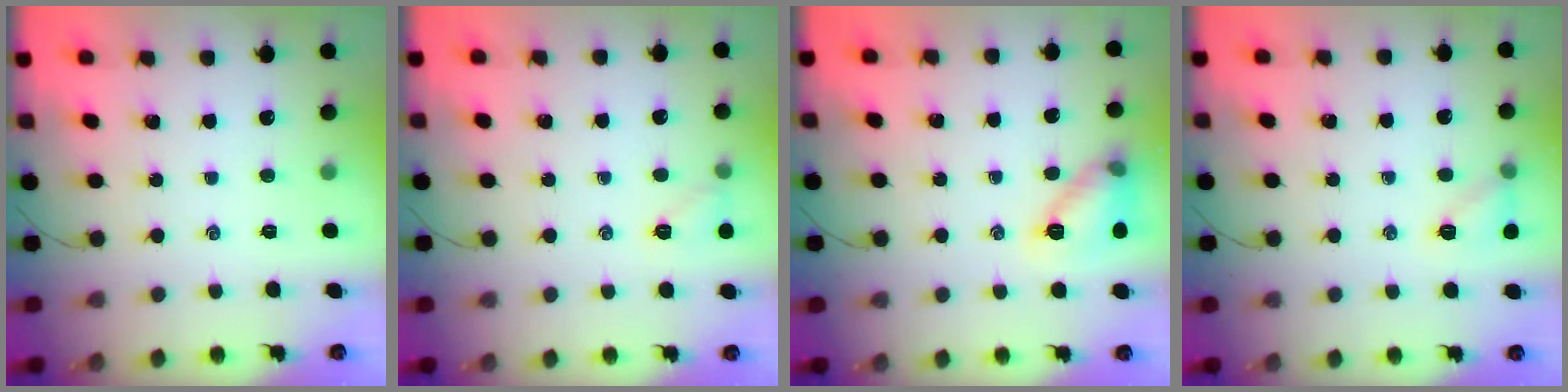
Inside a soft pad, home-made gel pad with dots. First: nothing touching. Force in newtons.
{"total": 6.0, "press": 5.9, "slide": 1.2}
{"total": 11.6, "press": 11.6, "slide": 0.3}
{"total": 8.2, "press": 8.0, "slide": 1.7}